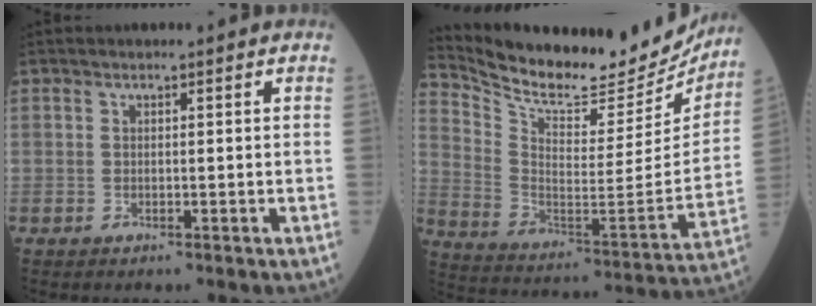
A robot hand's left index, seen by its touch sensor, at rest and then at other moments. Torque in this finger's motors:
{"motor_torque": [0.96, -1.18, 0.04, 0.02]}